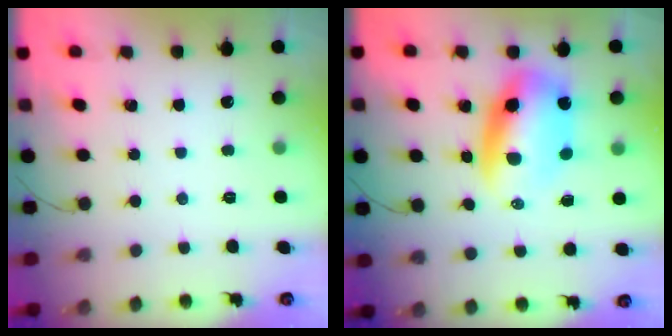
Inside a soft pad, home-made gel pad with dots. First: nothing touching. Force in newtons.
{"total": 11.3, "press": 11.0, "slide": 2.8}